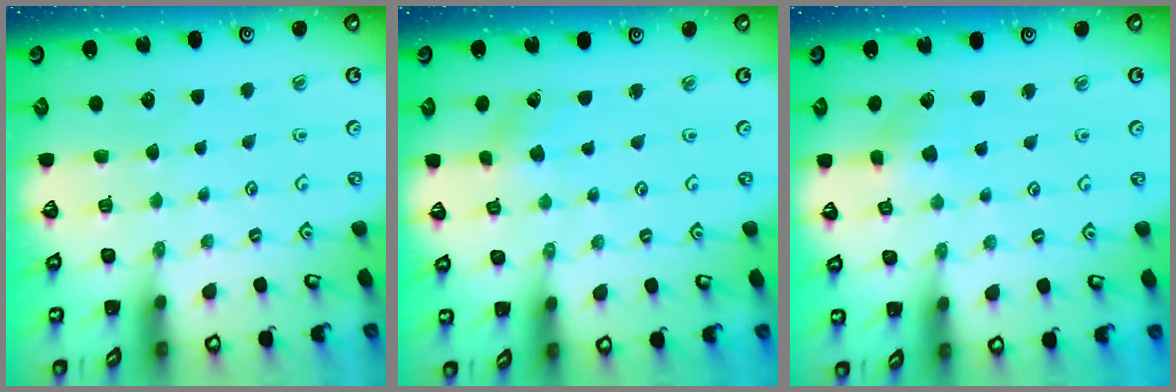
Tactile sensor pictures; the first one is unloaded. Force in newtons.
{"total": 0.0}
{"total": 2.9, "press": 2.9, "slide": 0.6}